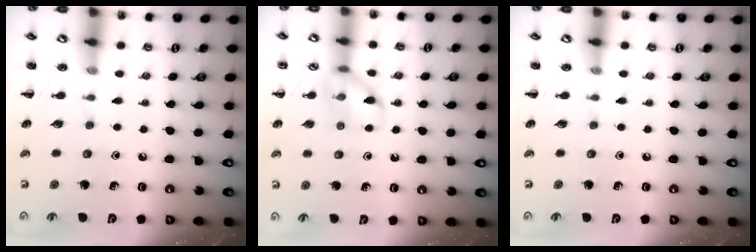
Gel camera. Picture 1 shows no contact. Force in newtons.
{"total": 10.1, "press": 10.0, "slide": 0.9}
{"total": 0.0}